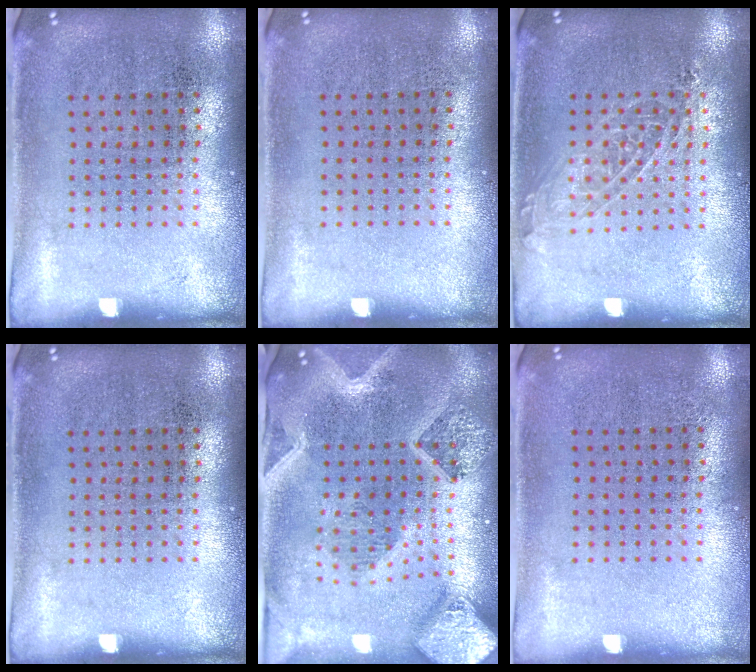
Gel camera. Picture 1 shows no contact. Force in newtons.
{"total": 0.0}
{"total": 1.3, "press": 1.1, "slide": 0.5}
{"total": 0.0}
{"total": 3.9, "press": 3.1, "slide": 2.5}
{"total": 0.0}